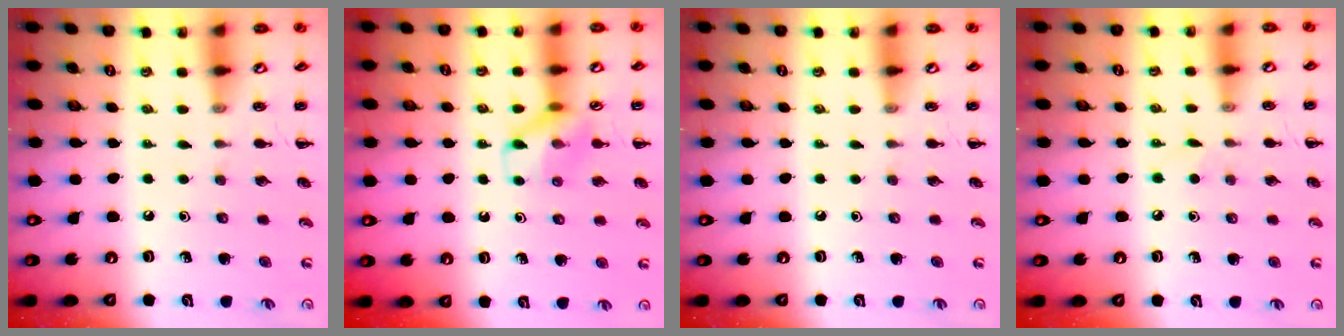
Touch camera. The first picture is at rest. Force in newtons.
{"total": 11.2, "press": 11.1, "slide": 1.3}
{"total": 0.0}
{"total": 2.7, "press": 2.6, "slide": 0.9}